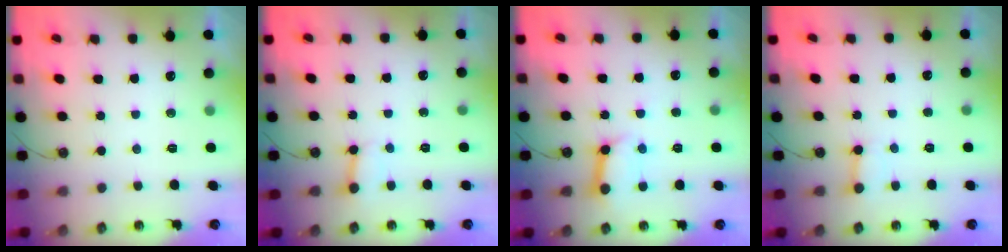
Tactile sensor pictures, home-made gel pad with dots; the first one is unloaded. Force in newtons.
{"total": 2.5, "press": 2.5, "slide": 0.2}
{"total": 10.2, "press": 10.2, "slide": 1.2}
{"total": 2.6, "press": 2.6, "slide": 0.3}